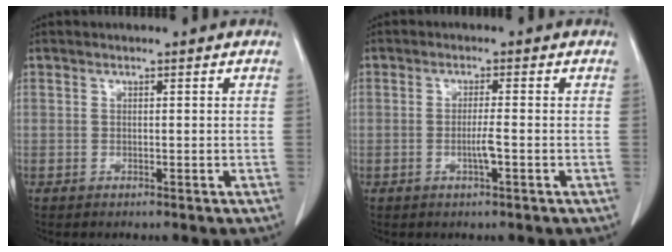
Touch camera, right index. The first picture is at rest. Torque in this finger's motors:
{"motor_torque": [0.00, -0.05, -0.03, 0.00]}